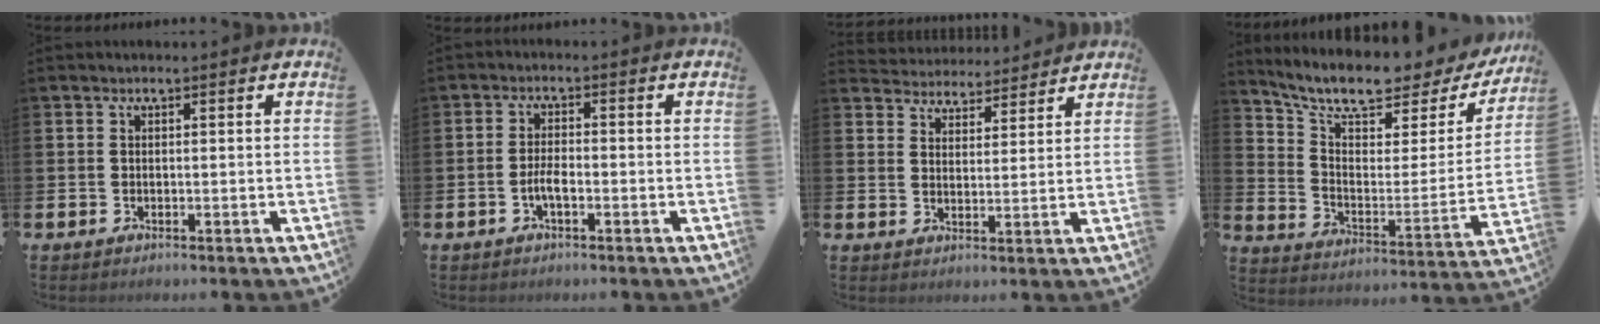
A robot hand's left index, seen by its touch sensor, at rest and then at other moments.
{"total": 2.4, "force": [-0.9, 0.8, 2.1], "torque": [-0.035, 0.003, -0.019]}
{"total": 4.5, "force": [4.3, 1.0, -0.5], "torque": [-0.005, -0.030, 0.076]}
{"total": 9.3, "force": [8.1, 2.4, 3.9], "torque": [-0.103, -0.061, 0.134]}